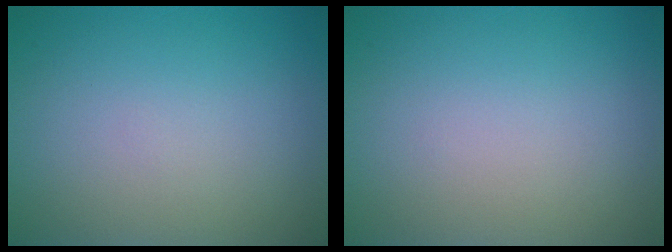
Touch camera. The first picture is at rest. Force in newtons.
{"total": 0.0}